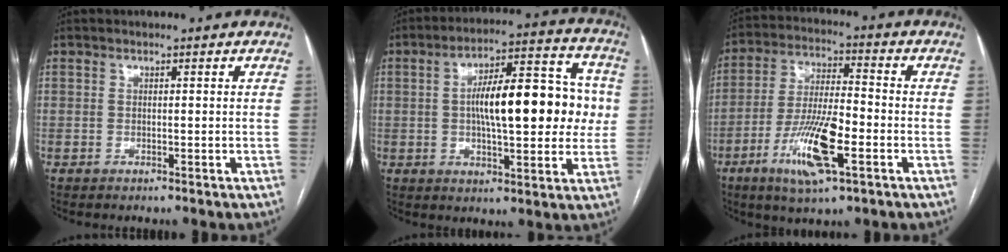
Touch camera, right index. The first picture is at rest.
{"total": 16.6, "force": [0.7, 3.8, 16.1], "torque": [-0.243, 0.032, 0.010]}
{"total": 12.6, "force": [-5.1, 2.4, 11.3], "torque": [-0.223, -0.010, -0.090]}